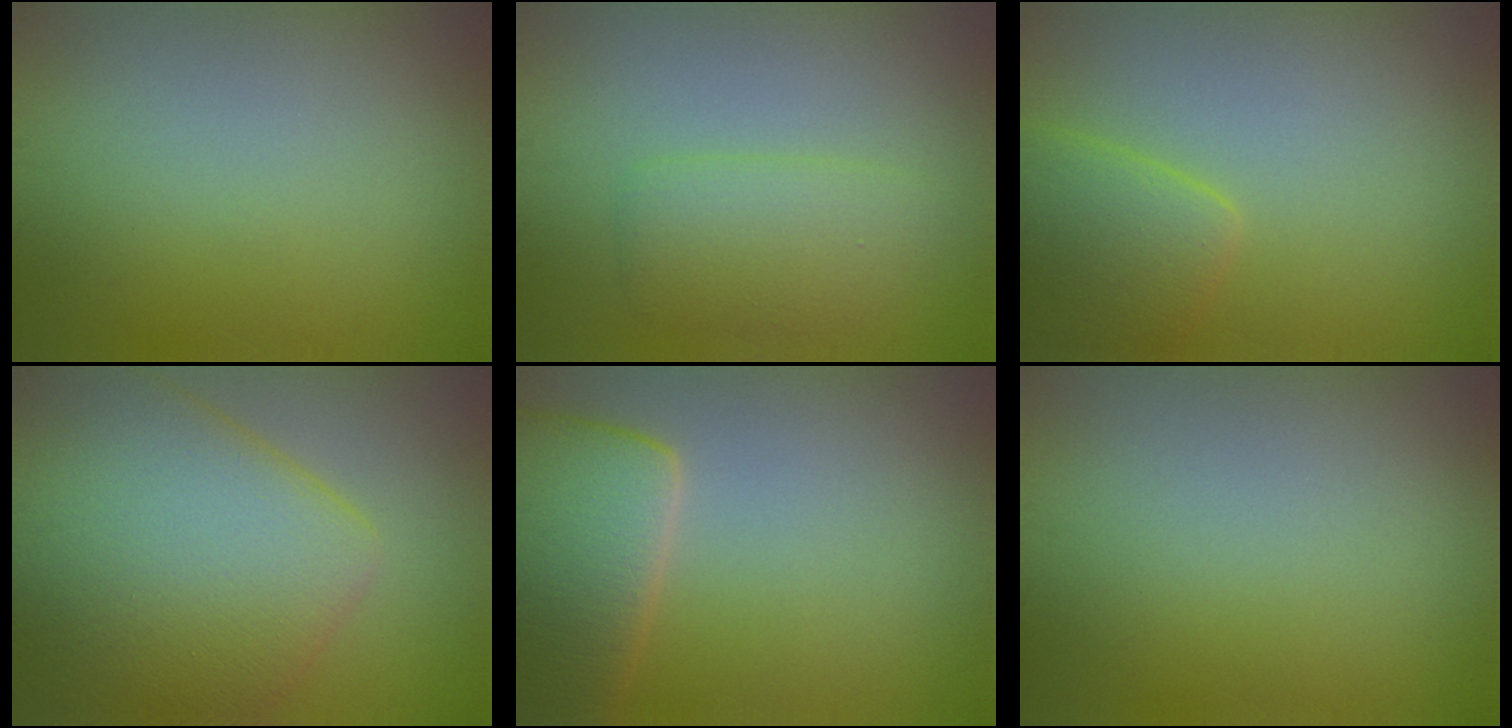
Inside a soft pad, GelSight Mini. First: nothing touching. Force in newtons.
{"total": 3.1, "press": 3.0, "slide": 0.1}
{"total": 3.8, "press": 3.8, "slide": 0.3}
{"total": 13.4, "press": 13.4, "slide": 0.6}
{"total": 7.7, "press": 7.7, "slide": 0.6}
{"total": 0.0}